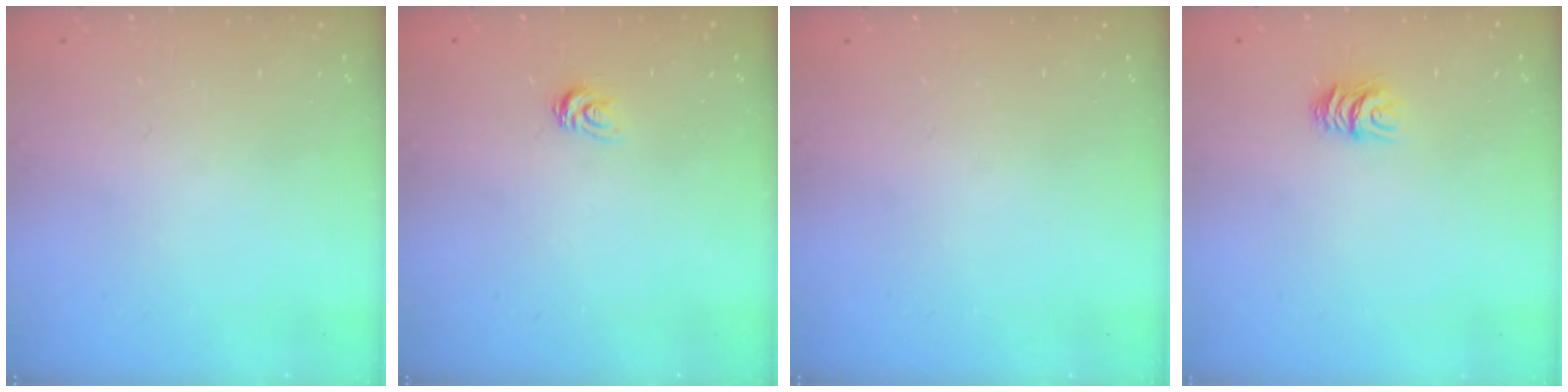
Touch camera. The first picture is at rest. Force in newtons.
{"total": 3.6, "press": 3.6, "slide": 0.1}
{"total": 0.0}
{"total": 6.1, "press": 6.1, "slide": 0.3}